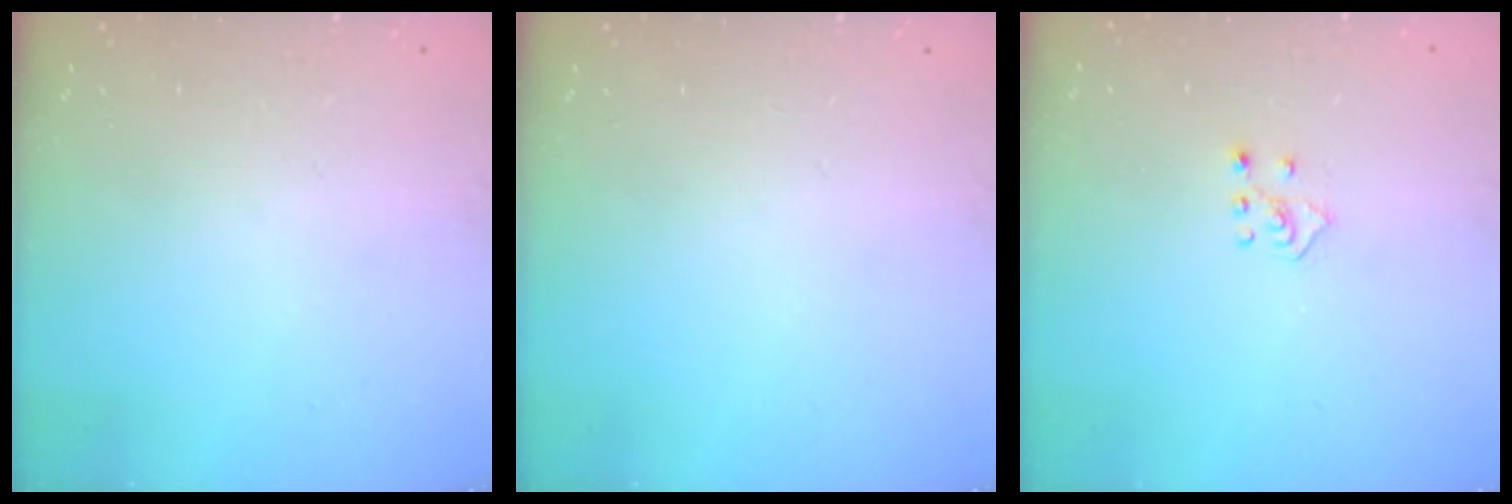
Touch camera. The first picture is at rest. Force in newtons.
{"total": 0.0}
{"total": 2.3, "press": 2.3, "slide": 0.5}